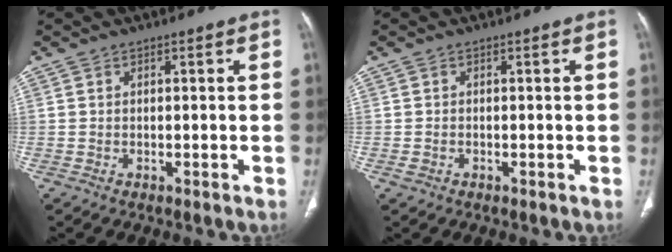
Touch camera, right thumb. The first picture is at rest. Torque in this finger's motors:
{"motor_torque": [0.32, -0.01, -0.37, 0.00, 0.09]}